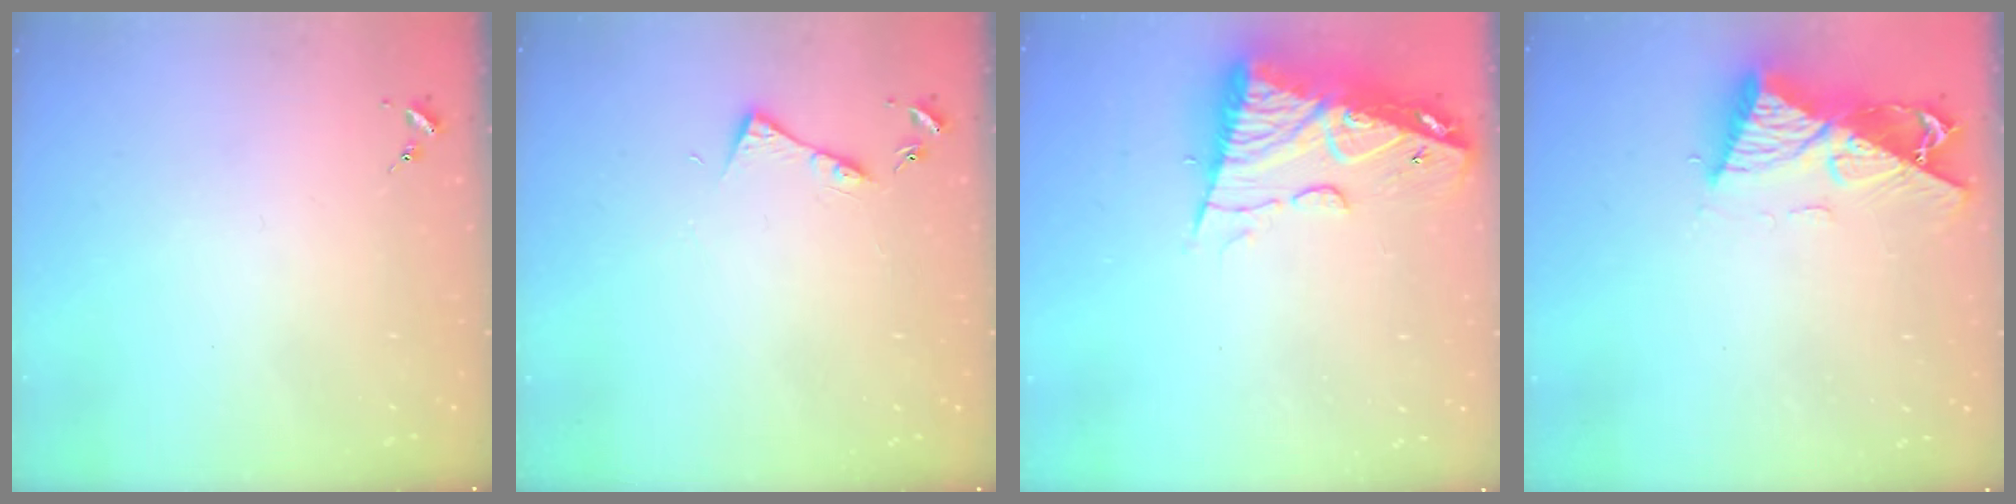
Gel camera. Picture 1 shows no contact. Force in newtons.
{"total": 6.1, "press": 6.0, "slide": 0.8}
{"total": 13.3, "press": 13.2, "slide": 1.2}
{"total": 11.7, "press": 11.6, "slide": 1.0}